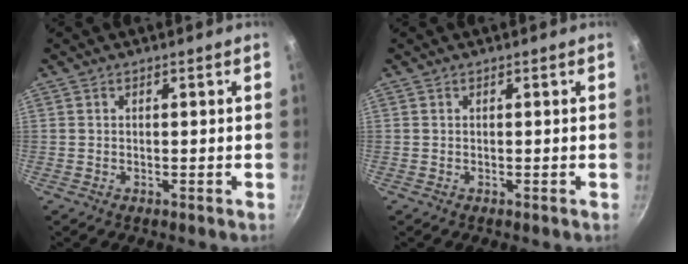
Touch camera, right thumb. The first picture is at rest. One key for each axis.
{"total": 0.0}